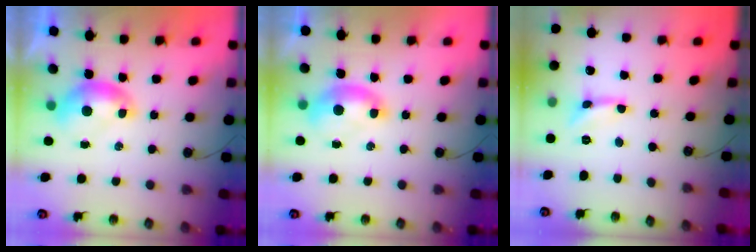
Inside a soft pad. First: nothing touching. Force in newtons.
{"total": 1.6, "press": 1.5, "slide": 0.6}
{"total": 0.9, "press": 0.8, "slide": 0.3}